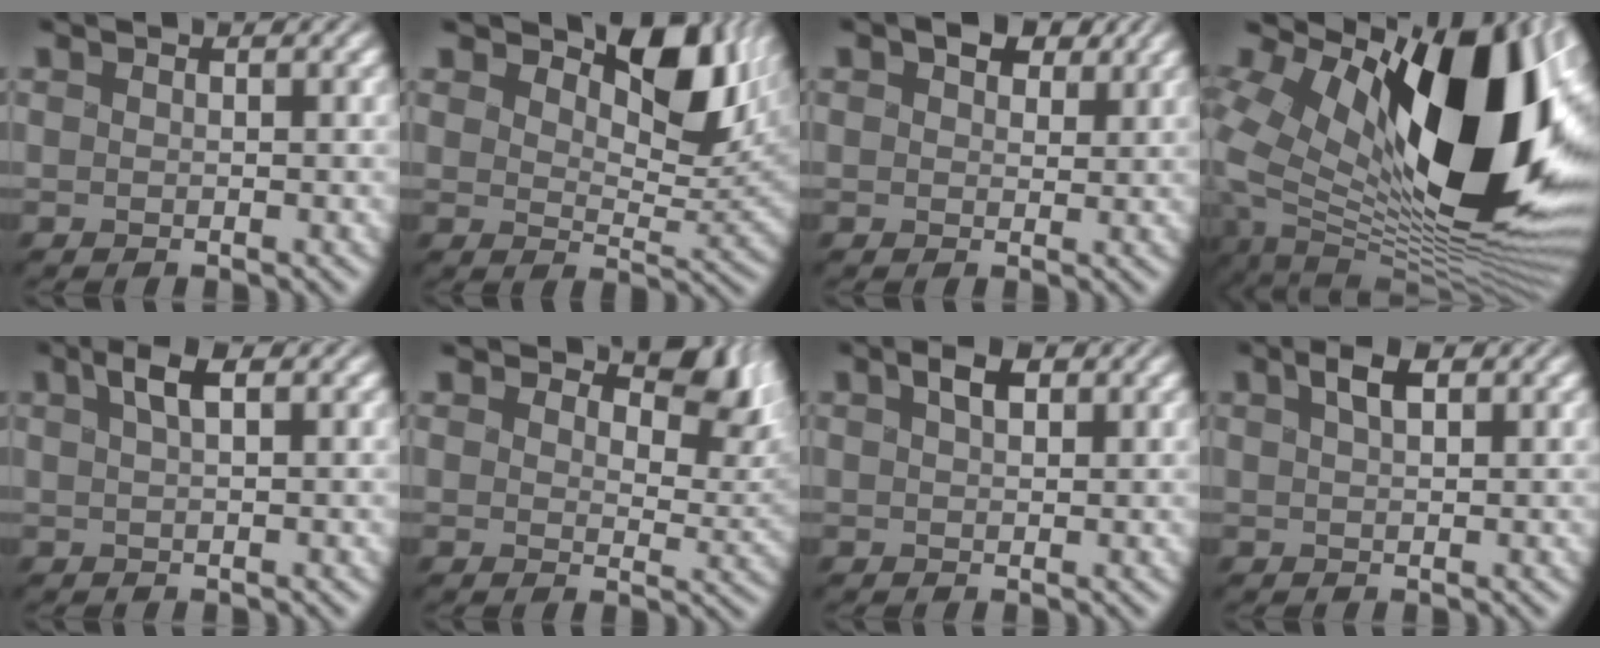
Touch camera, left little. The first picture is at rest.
{"total": 8.6, "force": [4.5, 4.6, 5.6], "torque": [-0.088, -0.007, 0.067]}
{"total": 4.2, "force": [2.4, 2.6, 2.3], "torque": [-0.041, -0.001, 0.025]}
{"total": 18.0, "force": [3.3, 9.8, 14.7], "torque": [-0.259, 0.002, 0.054]}
{"total": 2.8, "force": [1.1, 0.9, 2.4], "torque": [-0.046, 0.001, 0.014]}
{"total": 6.6, "force": [4.2, 3.4, 3.9], "torque": [-0.059, -0.011, 0.061]}
{"total": 2.3, "force": [0.8, 1.3, 1.7], "torque": [-0.034, 0.000, 0.011]}
{"total": 2.5, "force": [1.0, 1.1, 2.1], "torque": [-0.041, 0.000, 0.014]}